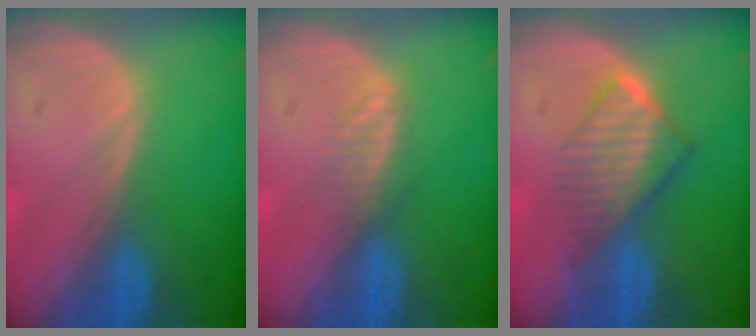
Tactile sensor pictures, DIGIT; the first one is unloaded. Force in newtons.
{"total": 2.0, "press": 2.0, "slide": 0.2}
{"total": 6.4, "press": 5.7, "slide": 2.9}